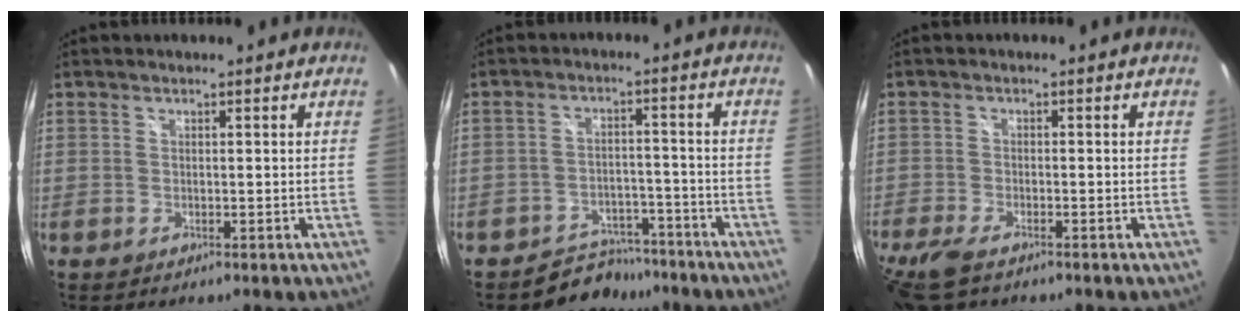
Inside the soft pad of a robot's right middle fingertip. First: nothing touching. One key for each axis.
{"total": 7.5, "fx": -6.5, "fy": 3.8, "fz": 0.5, "tx": -0.017, "ty": 0.018, "tz": -0.088}
{"total": 8.0, "fx": -5.8, "fy": 2.7, "fz": 4.8, "tx": -0.127, "ty": -0.031, "tz": -0.113}